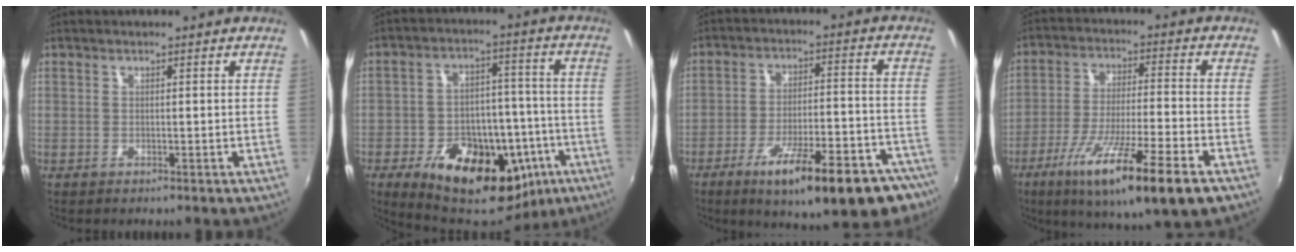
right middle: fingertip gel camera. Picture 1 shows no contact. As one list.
[{"total": 23.8, "force": [-11.9, 13.6, 15.4], "torque": [-0.269, 0.005, -0.152]}, {"total": 21.6, "force": [-14.2, 5.1, 15.5], "torque": [-0.238, -0.034, -0.194]}, {"total": 18.6, "force": [-10.4, 1.9, 15.3], "torque": [-0.277, -0.053, -0.176]}]